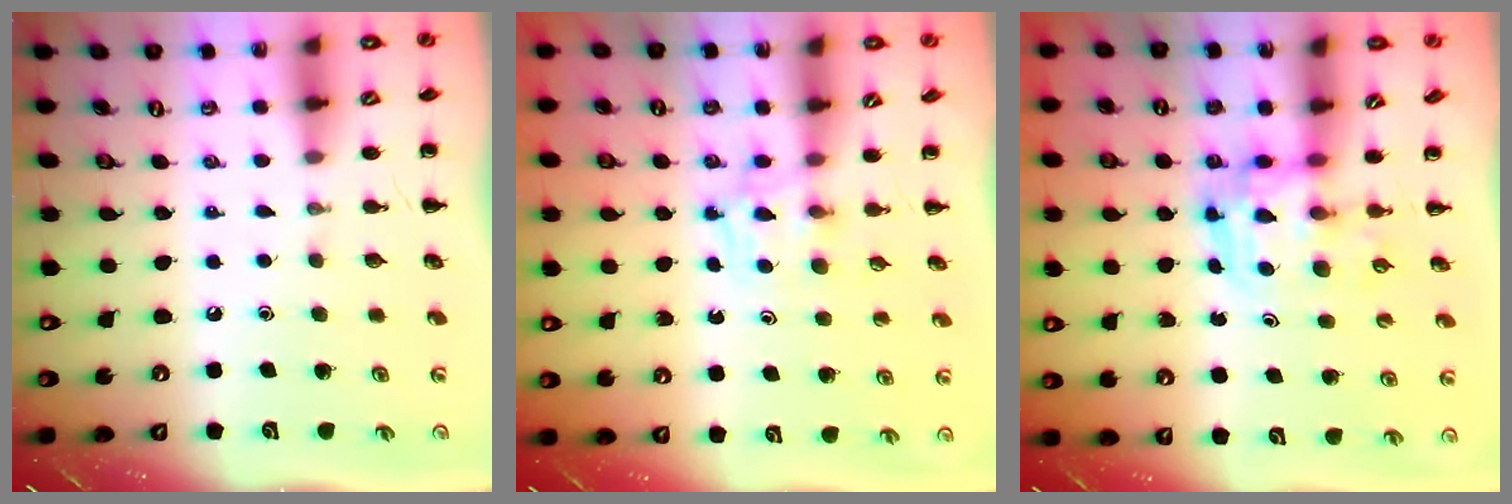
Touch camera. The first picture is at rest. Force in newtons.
{"total": 3.9, "press": 3.6, "slide": 1.4}
{"total": 3.4, "press": 3.3, "slide": 0.6}